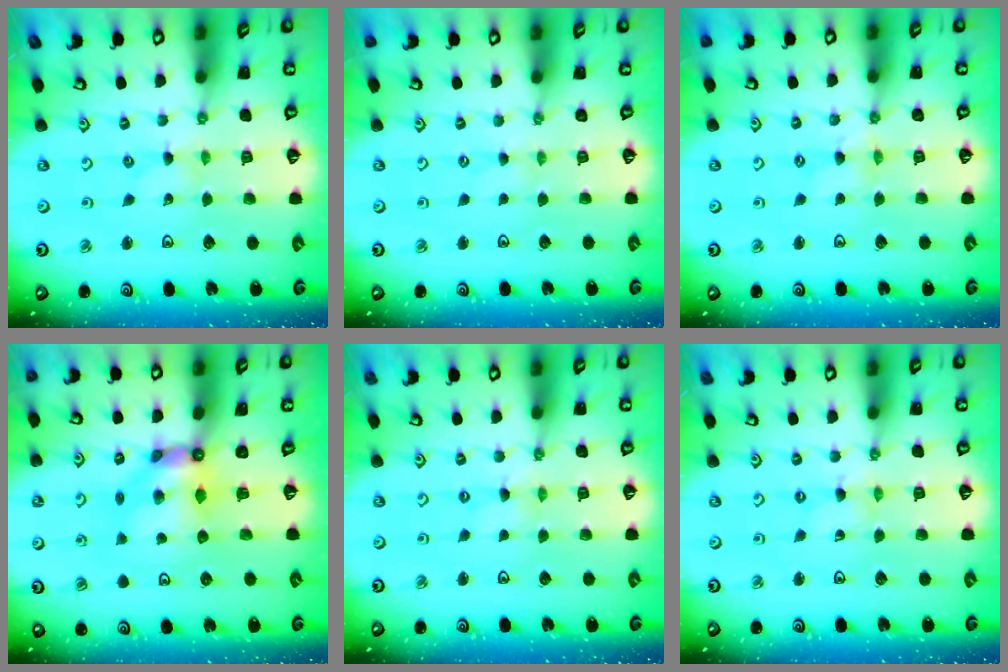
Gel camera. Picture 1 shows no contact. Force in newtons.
{"total": 0.7, "press": 0.7, "slide": 0.1}
{"total": 0.0}
{"total": 7.4, "press": 7.4, "slide": 0.4}
{"total": 0.0}
{"total": 0.8, "press": 0.8, "slide": 0.1}